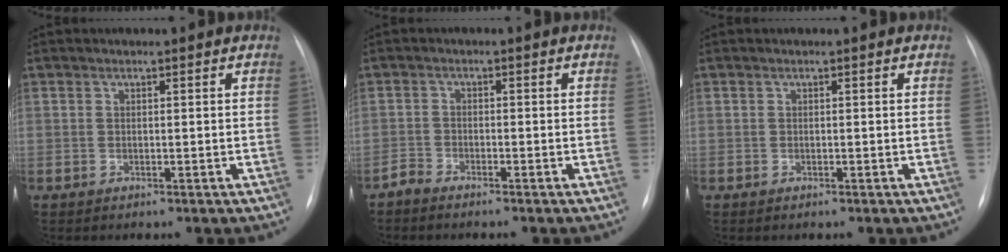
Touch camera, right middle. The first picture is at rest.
{"total": 1.8, "force": [-1.7, 0.1, 0.4], "torque": [-0.012, -0.002, -0.035]}
{"total": 0.0}